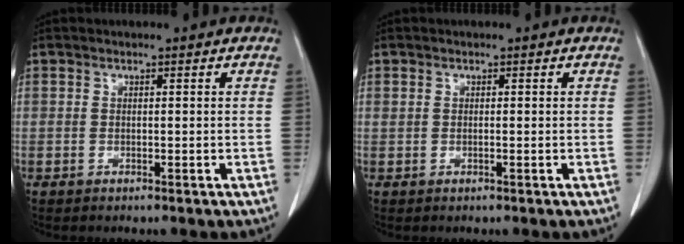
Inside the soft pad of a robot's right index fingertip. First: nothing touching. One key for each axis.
{"total": 0.0}